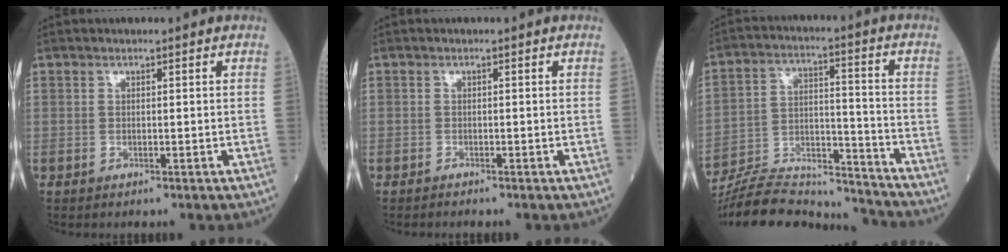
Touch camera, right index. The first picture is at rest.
{"total": 0.6, "force": [-0.6, -0.1, 0.1], "torque": [-0.005, -0.002, -0.012]}
{"total": 19.0, "force": [-18.4, 2.6, 3.9], "torque": [-0.089, 0.018, -0.295]}